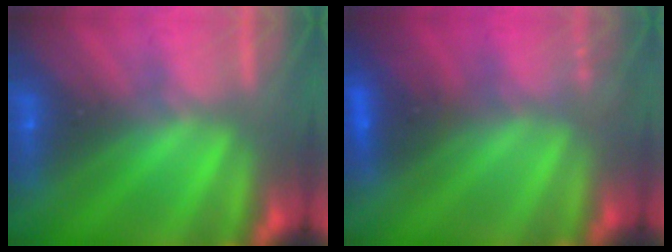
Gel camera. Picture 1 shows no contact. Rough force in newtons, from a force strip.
{"total": 4.5}